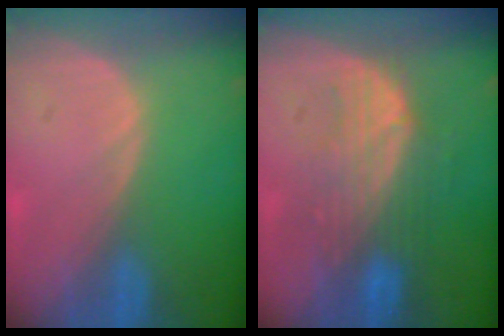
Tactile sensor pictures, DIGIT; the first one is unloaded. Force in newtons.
{"total": 7.5, "press": 7.5, "slide": 0.3}